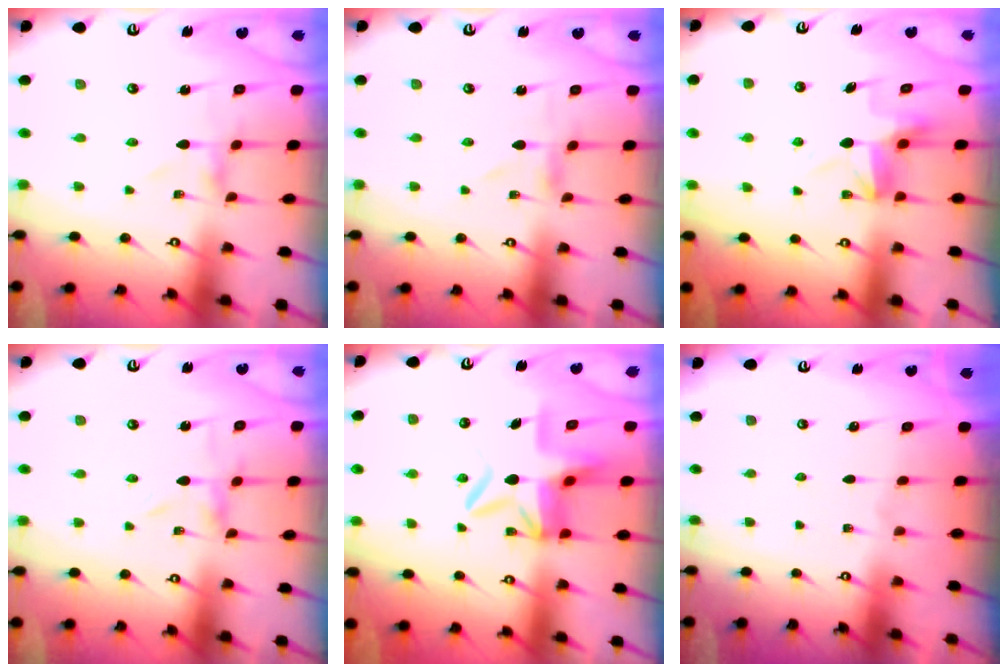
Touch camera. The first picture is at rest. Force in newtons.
{"total": 0.0}
{"total": 6.2, "press": 6.2, "slide": 0.4}
{"total": 0.0}
{"total": 10.5, "press": 10.3, "slide": 2.1}
{"total": 0.0}